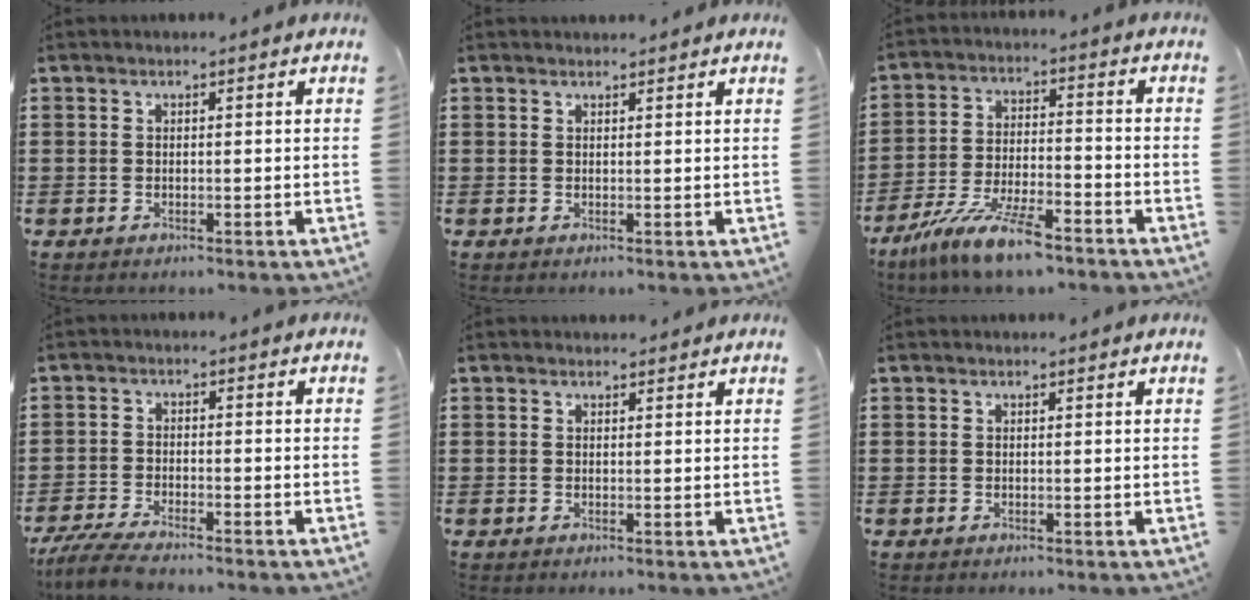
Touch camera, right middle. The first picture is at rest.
{"total": 0.8, "force": [0.8, 0.2, 0.0], "torque": [0.006, -0.004, 0.013]}
{"total": 10.4, "force": [-8.4, 1.2, 5.9], "torque": [-0.122, 0.006, -0.164]}
{"total": 4.3, "force": [-3.9, 0.2, 2.0], "torque": [-0.060, -0.017, -0.082]}
{"total": 0.7, "force": [0.7, 0.1, 0.0], "torque": [0.007, -0.003, 0.012]}
{"total": 0.0}